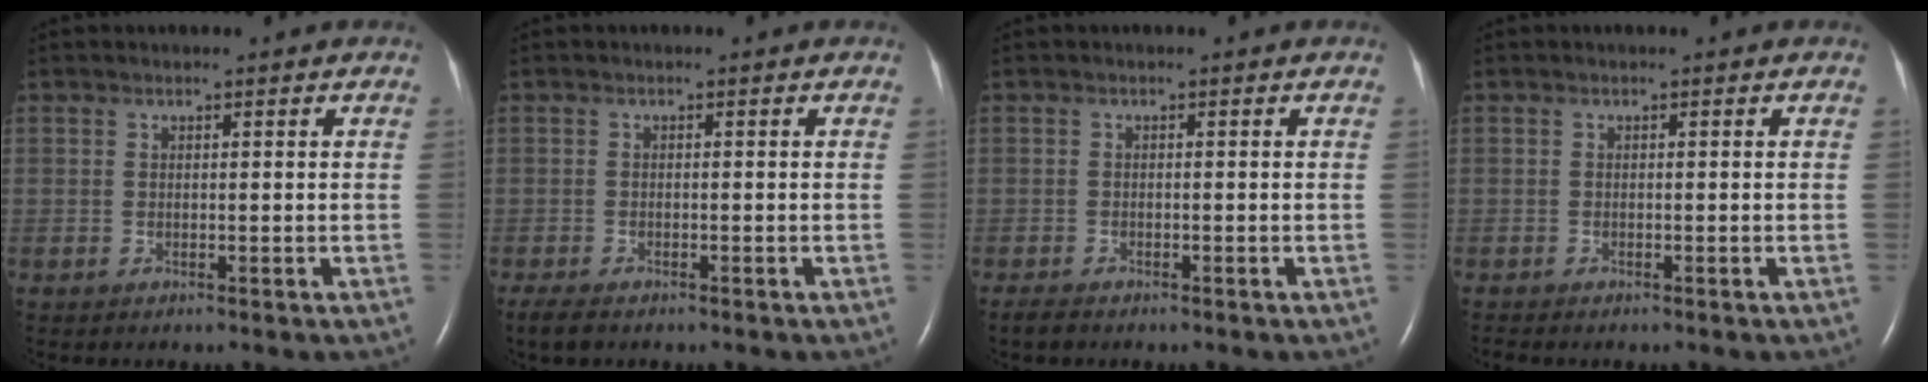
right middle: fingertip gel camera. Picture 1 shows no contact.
{"total": 3.3, "force": [-2.5, 1.2, 1.8], "torque": [-0.038, -0.009, -0.034]}
{"total": 1.4, "force": [-1.1, 0.4, 0.6], "torque": [-0.017, -0.003, -0.016]}
{"total": 0.8, "force": [-0.7, 0.2, 0.3], "torque": [-0.005, -0.002, -0.008]}